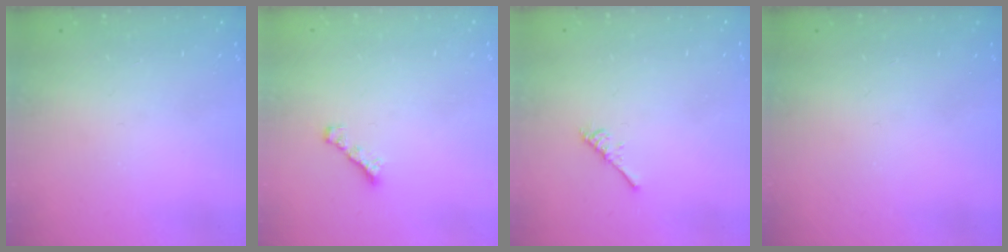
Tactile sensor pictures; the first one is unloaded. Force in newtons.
{"total": 1.8, "press": 1.7, "slide": 0.6}
{"total": 2.7, "press": 2.7, "slide": 0.5}
{"total": 0.0}